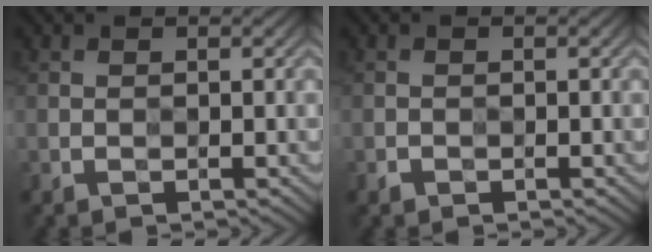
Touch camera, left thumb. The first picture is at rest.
{"total": 0.6, "force": [-0.5, 0.4, 0.1], "torque": [-0.002, 0.002, -0.010]}